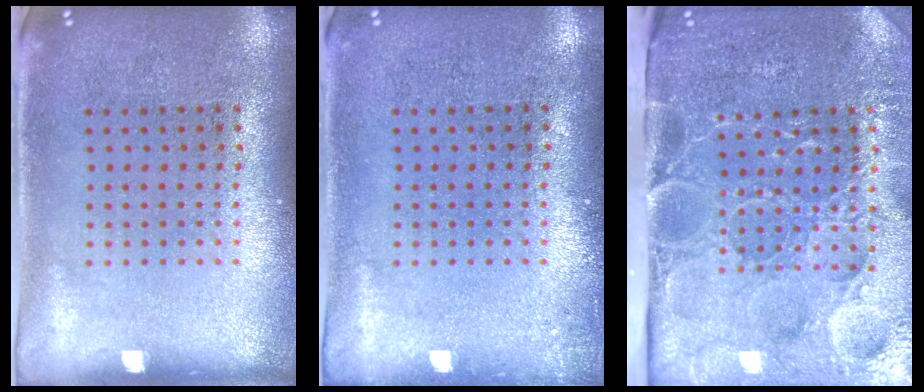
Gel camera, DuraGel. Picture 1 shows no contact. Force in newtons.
{"total": 0.7, "press": 0.7, "slide": 0.2}
{"total": 5.1, "press": 4.2, "slide": 2.8}